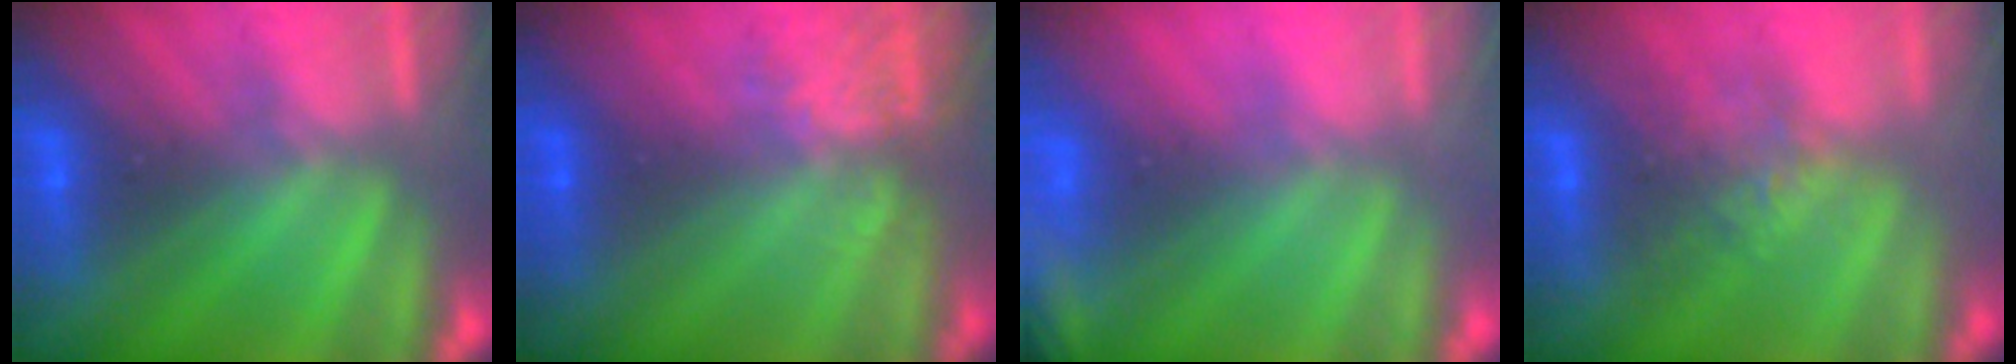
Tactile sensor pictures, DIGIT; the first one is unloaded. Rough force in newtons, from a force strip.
{"total": 3.9}
{"total": 2.3}
{"total": 3.8}